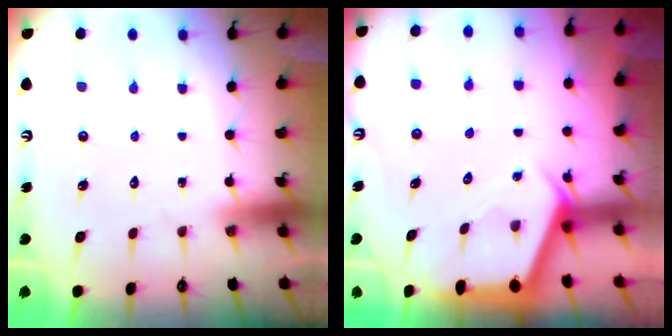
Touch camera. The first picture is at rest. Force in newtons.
{"total": 2.9, "press": 2.9, "slide": 0.3}